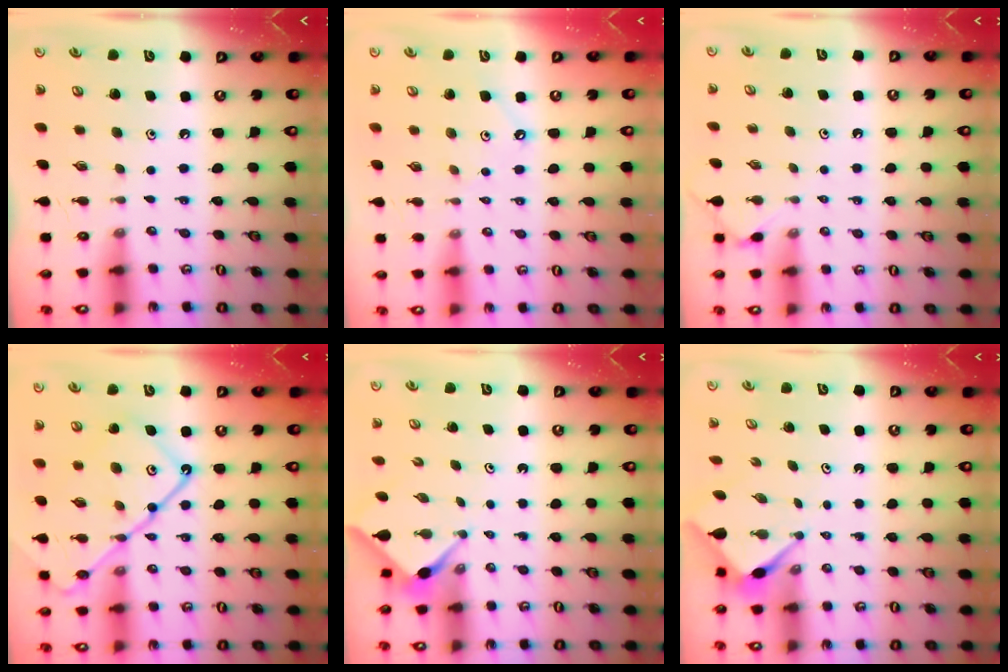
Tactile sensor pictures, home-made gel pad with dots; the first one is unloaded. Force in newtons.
{"total": 3.0, "press": 2.9, "slide": 0.4}
{"total": 3.0, "press": 3.0, "slide": 0.4}
{"total": 18.3, "press": 18.2, "slide": 1.8}
{"total": 2.9, "press": 2.9, "slide": 0.3}
{"total": 2.9, "press": 2.9, "slide": 0.3}